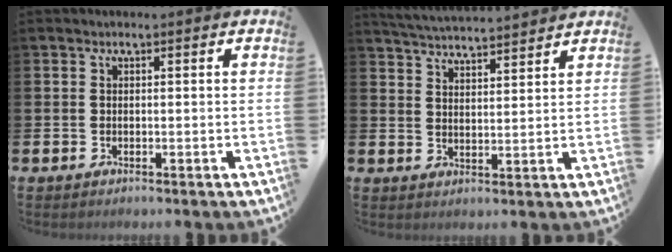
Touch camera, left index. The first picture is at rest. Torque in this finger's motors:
{"motor_torque": [0.33, -0.62, 0.11, 0.05]}